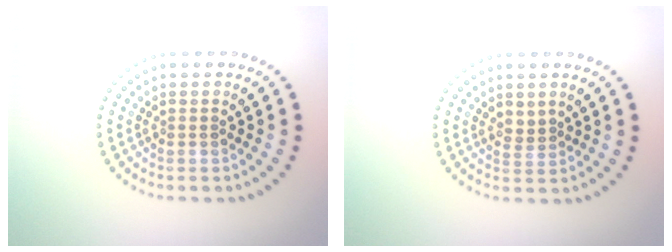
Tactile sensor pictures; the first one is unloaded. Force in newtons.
{"total": 1.0, "press": 0.8, "slide": 0.5}